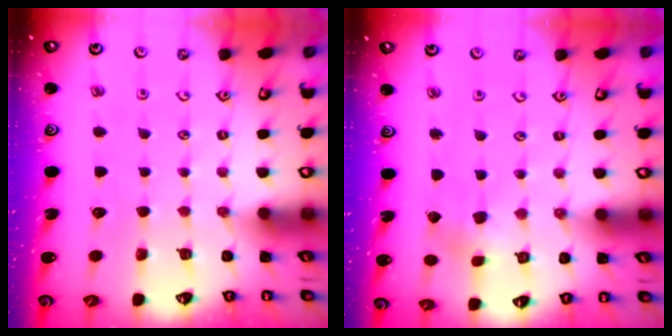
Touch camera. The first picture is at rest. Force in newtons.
{"total": 2.3, "press": 2.2, "slide": 0.4}